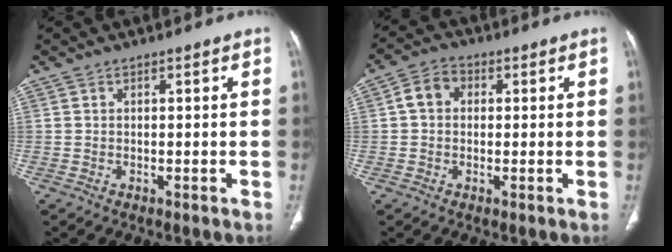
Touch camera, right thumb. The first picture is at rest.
{"total": 4.9, "force": [0.6, 3.9, 2.9], "torque": [-0.042, 0.014, 0.001]}